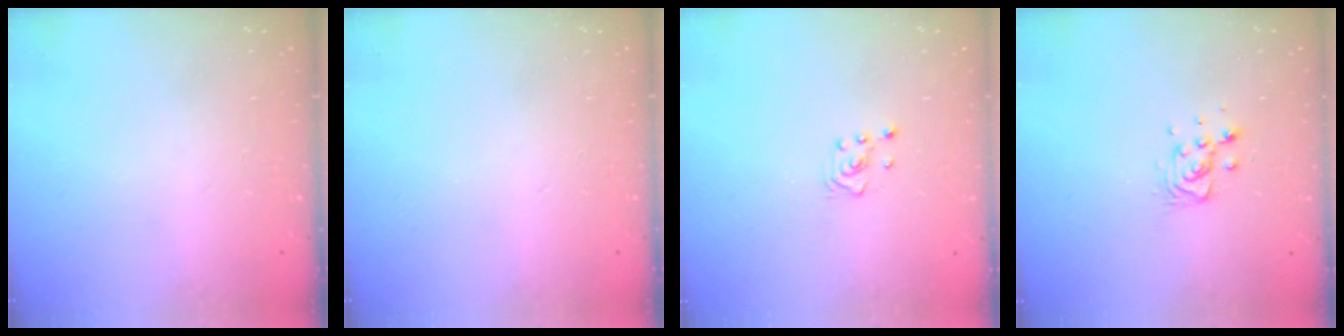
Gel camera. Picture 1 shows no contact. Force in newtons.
{"total": 0.0}
{"total": 2.8, "press": 2.6, "slide": 1.1}
{"total": 9.3, "press": 9.0, "slide": 2.3}